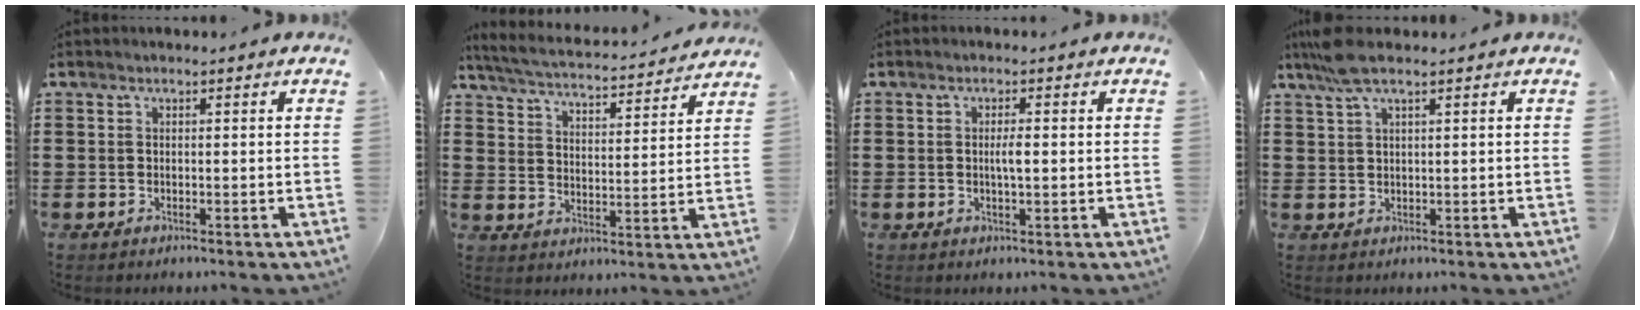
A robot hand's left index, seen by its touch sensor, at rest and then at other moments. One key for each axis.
{"total": 4.0, "fx": 3.8, "fy": 0.0, "fz": 1.2, "tx": -0.045, "ty": -0.028, "tz": 0.057}
{"total": 2.3, "fx": 0.1, "fy": 0.4, "fz": 2.2, "tx": -0.043, "ty": -0.002, "tz": 0.001}
{"total": 4.7, "fx": 3.0, "fy": 0.8, "fz": 3.5, "tx": -0.075, "ty": 0.005, "tz": 0.055}